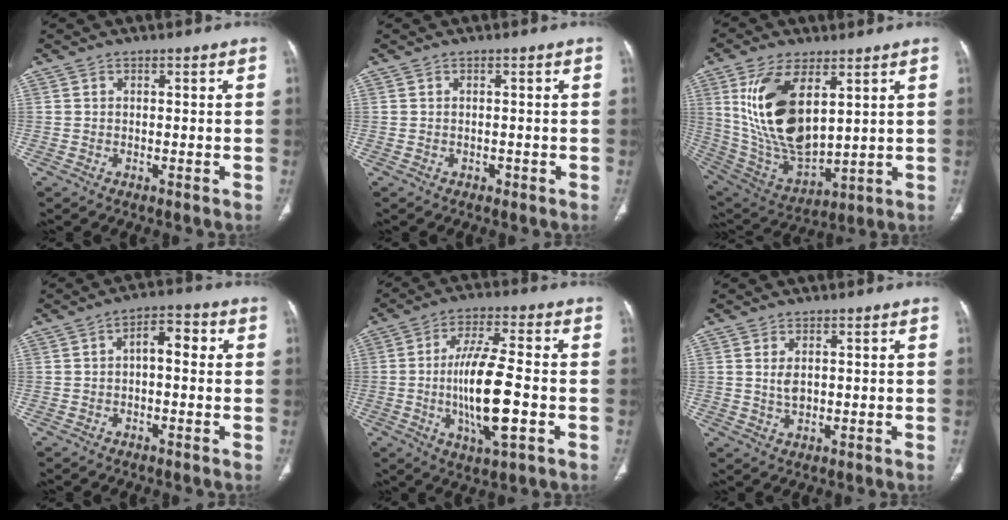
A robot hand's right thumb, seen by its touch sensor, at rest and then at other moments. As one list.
[{"total": 0.6, "force": [-0.3, 0.5, 0.1], "torque": [-0.002, 0.002, -0.006]}, {"total": 18.8, "force": [6.2, 9.0, 15.3], "torque": [-0.285, -0.028, 0.137]}, {"total": 5.3, "force": [0.5, 2.6, 4.6], "torque": [-0.056, 0.021, 0.000]}, {"total": 14.3, "force": [-2.5, 4.0, 13.5], "torque": [-0.253, 0.007, -0.044]}, {"total": 2.6, "force": [0.7, 1.4, 2.1], "torque": [-0.039, -0.006, 0.019]}]